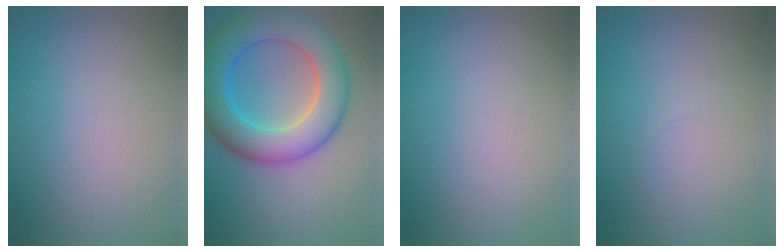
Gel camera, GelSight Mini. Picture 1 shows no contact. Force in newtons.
{"total": 9.4, "press": 9.4, "slide": 0.2}
{"total": 0.0}
{"total": 0.0}